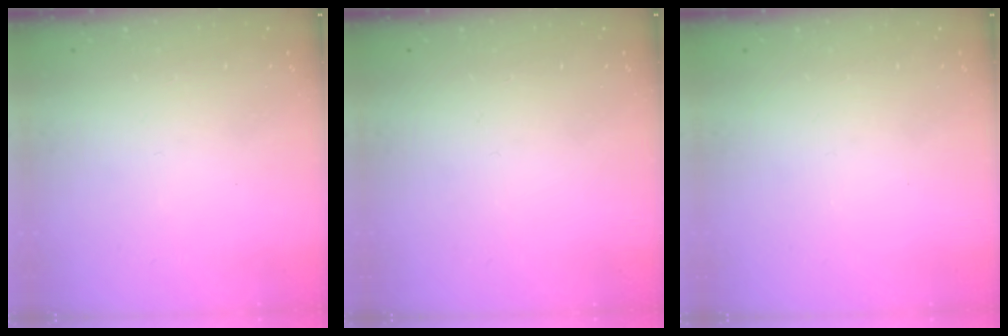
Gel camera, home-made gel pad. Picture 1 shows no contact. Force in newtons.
{"total": 0.0}
{"total": 0.0}